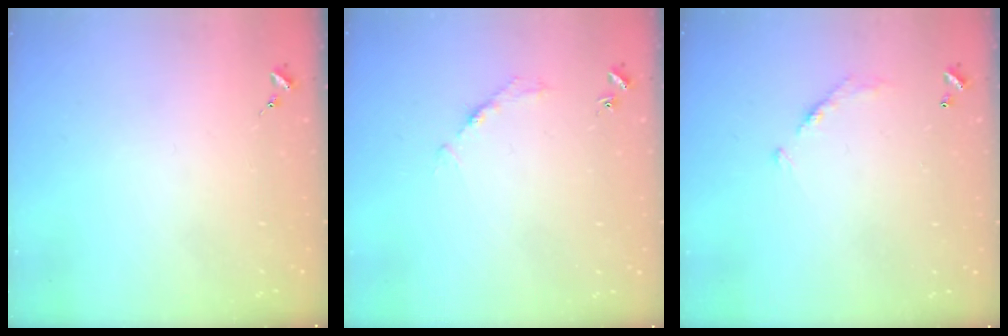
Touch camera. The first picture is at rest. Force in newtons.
{"total": 2.7, "press": 2.7, "slide": 0.4}
{"total": 6.5, "press": 6.5, "slide": 0.4}